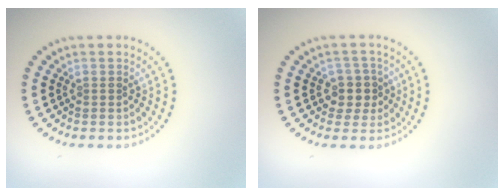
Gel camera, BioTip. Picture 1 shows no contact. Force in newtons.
{"total": 2.4, "press": 2.0, "slide": 1.3}